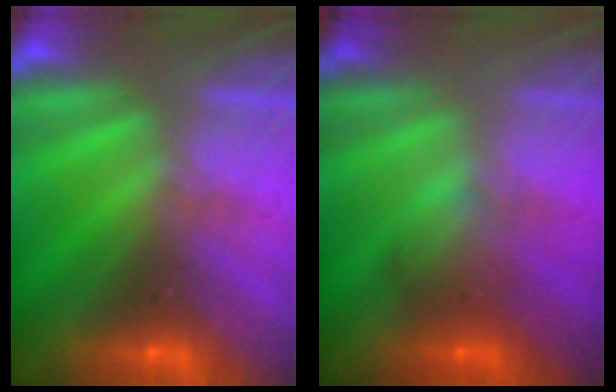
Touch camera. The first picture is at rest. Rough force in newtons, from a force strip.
{"total": 1.9}